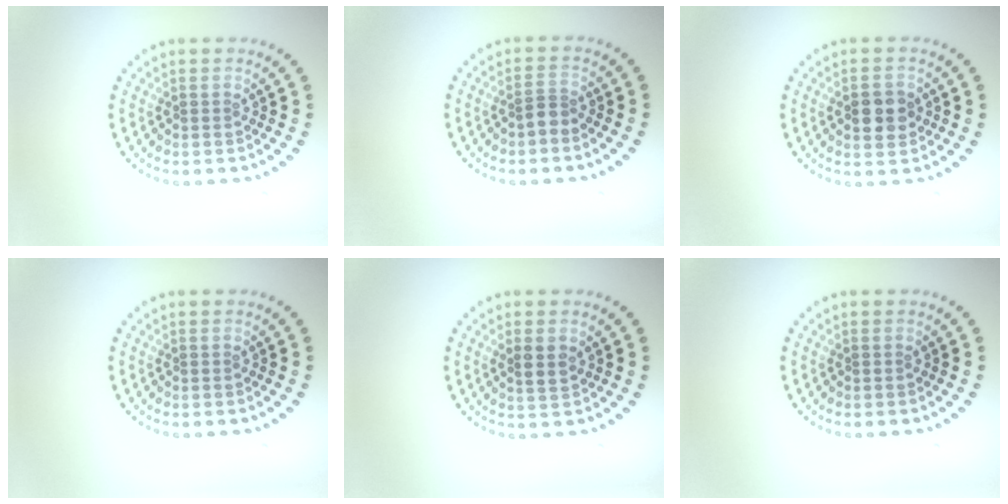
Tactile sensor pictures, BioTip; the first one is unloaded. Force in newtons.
{"total": 1.1, "press": 0.7, "slide": 0.9}
{"total": 3.2, "press": 3.2, "slide": 0.2}
{"total": 0.0}
{"total": 1.8, "press": 1.7, "slide": 0.6}
{"total": 0.0}